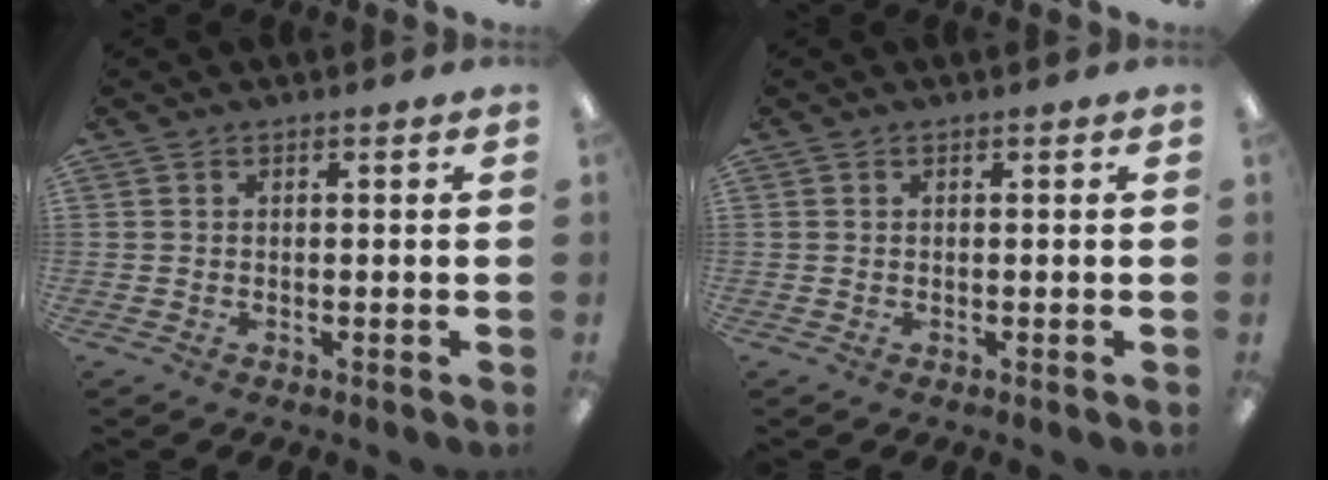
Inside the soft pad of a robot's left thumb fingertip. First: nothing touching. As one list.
[{"total": 0.0}]